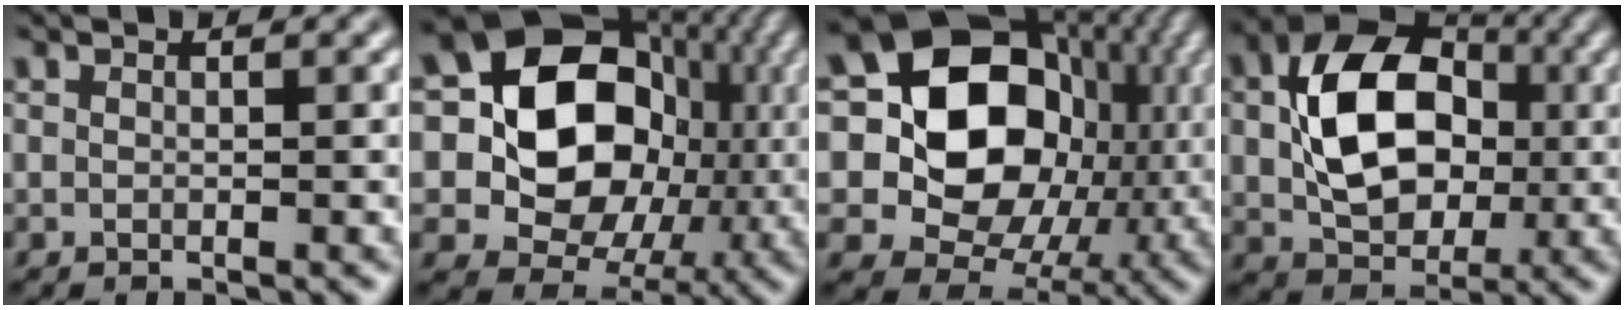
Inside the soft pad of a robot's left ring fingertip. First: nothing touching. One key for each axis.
{"total": 14.5, "fx": 0.8, "fy": 11.7, "fz": 8.5, "tx": -0.137, "ty": 0.006, "tz": 0.004}
{"total": 15.9, "fx": 1.4, "fy": 12.9, "fz": 9.2, "tx": -0.161, "ty": 0.008, "tz": 0.017}
{"total": 10.7, "fx": 0.4, "fy": 7.6, "fz": 7.5, "tx": -0.139, "ty": 0.008, "tz": 0.012}